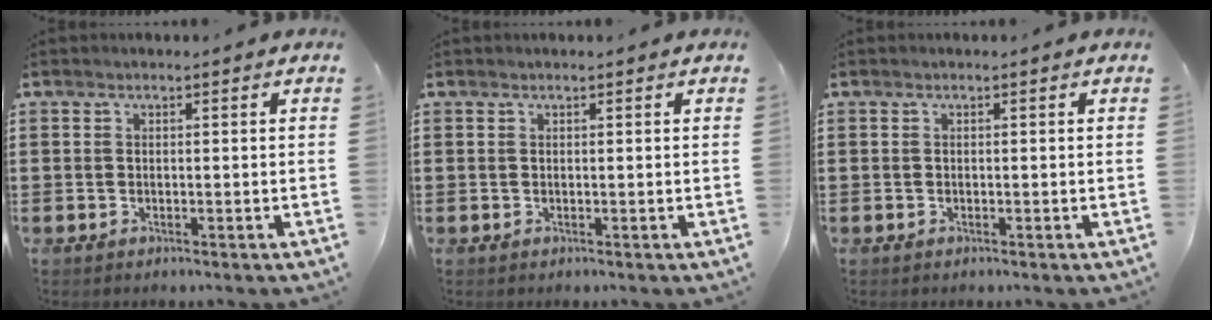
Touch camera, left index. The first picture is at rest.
{"total": 0.0}
{"total": 0.0}